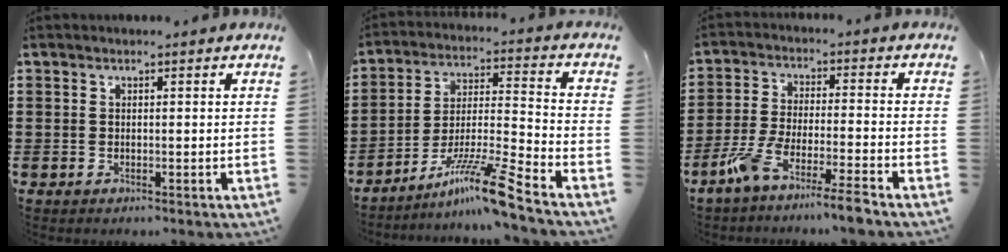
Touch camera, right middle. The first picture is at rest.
{"total": 11.3, "force": [-8.3, 0.1, 7.6], "torque": [-0.133, 0.006, -0.162]}
{"total": 7.3, "force": [-6.1, -0.4, 3.8], "torque": [-0.087, -0.017, -0.120]}